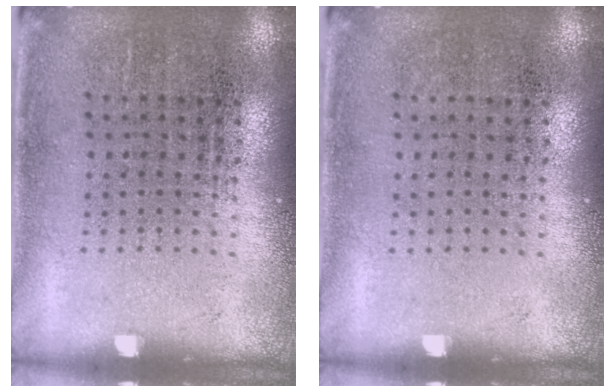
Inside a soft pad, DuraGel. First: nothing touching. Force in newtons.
{"total": 0.0}